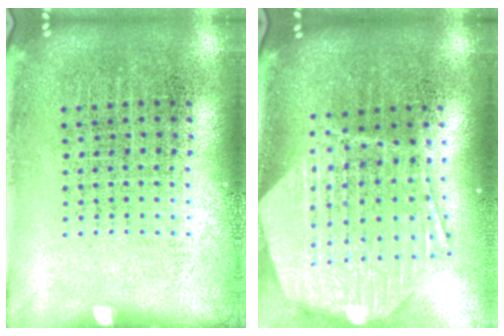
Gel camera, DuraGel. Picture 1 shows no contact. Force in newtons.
{"total": 2.8, "press": 2.3, "slide": 1.7}